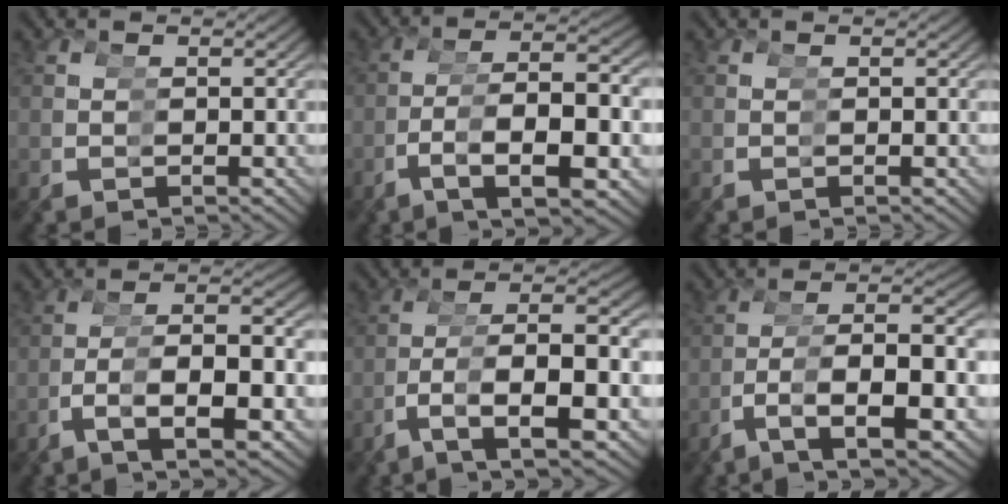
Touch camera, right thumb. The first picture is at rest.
{"total": 6.1, "force": [-0.4, 2.7, 5.5], "torque": [-0.097, 0.017, -0.004]}
{"total": 0.0}
{"total": 5.1, "force": [-0.3, 2.2, 4.6], "torque": [-0.082, 0.020, -0.003]}
{"total": 7.0, "force": [-0.4, 3.6, 6.0], "torque": [-0.116, 0.007, 0.000]}
{"total": 6.9, "force": [-0.4, 3.5, 5.9], "torque": [-0.113, 0.011, -0.003]}